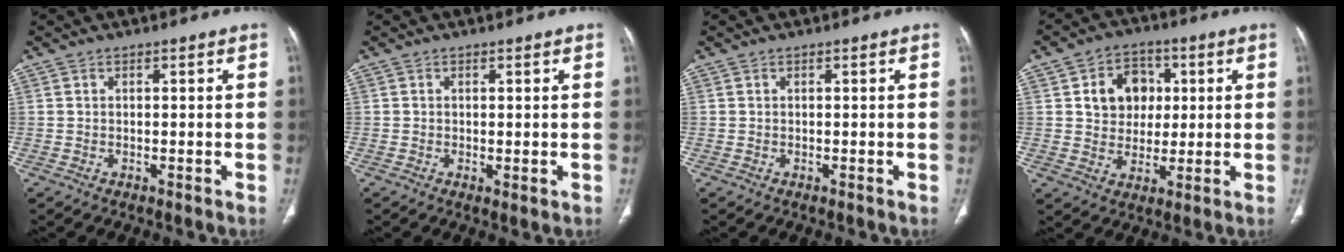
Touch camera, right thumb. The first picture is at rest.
{"total": 1.1, "force": [-0.1, 0.4, 1.1], "torque": [-0.023, -0.007, 0.000]}
{"total": 0.0}
{"total": 9.9, "force": [2.3, 8.1, 5.1], "torque": [-0.034, 0.000, 0.038]}